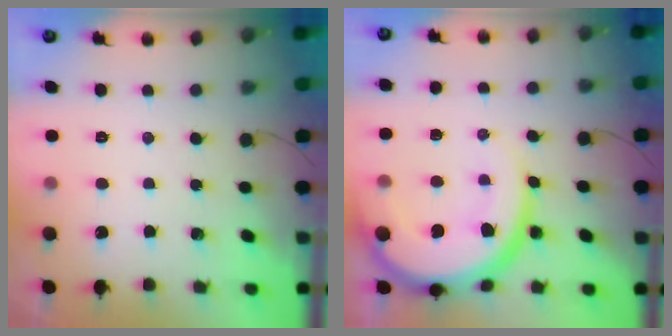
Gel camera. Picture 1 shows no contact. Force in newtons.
{"total": 18.0, "press": 18.0, "slide": 1.4}